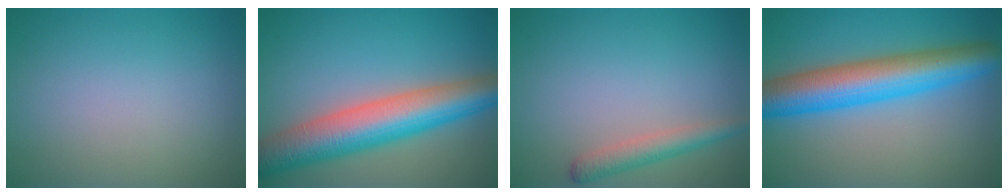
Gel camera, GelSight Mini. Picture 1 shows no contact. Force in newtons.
{"total": 9.1, "press": 9.1, "slide": 0.3}
{"total": 2.4, "press": 2.4, "slide": 0.1}
{"total": 8.7, "press": 8.7, "slide": 0.2}